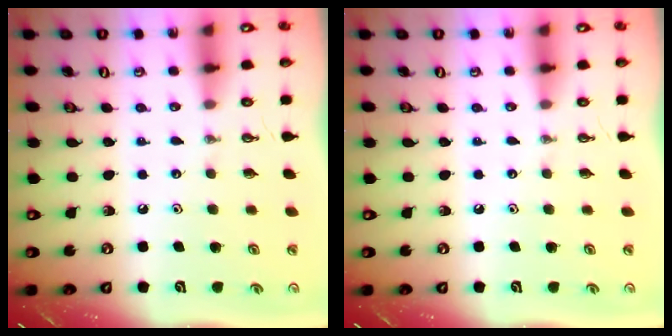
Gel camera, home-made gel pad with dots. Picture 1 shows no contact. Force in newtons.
{"total": 0.0}